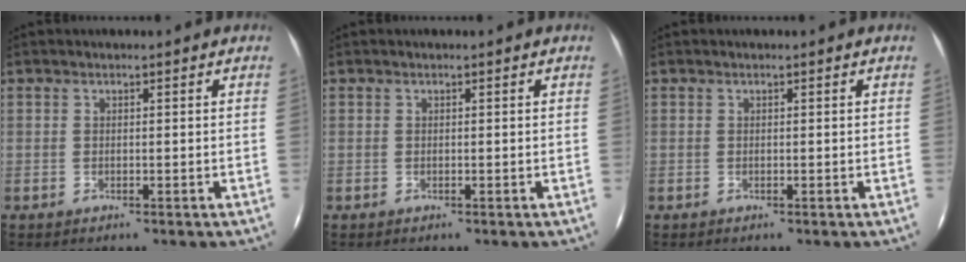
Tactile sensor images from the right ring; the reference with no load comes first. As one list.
[{"total": 0.0}, {"total": 0.0}]